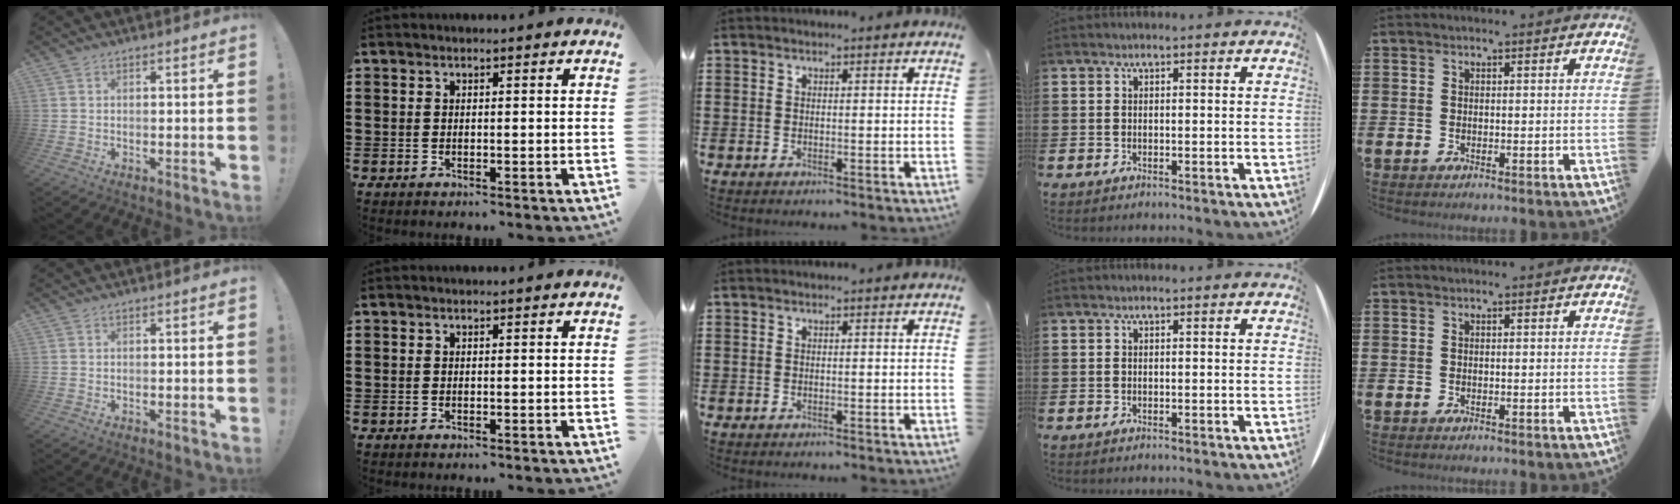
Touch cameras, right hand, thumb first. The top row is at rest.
{}